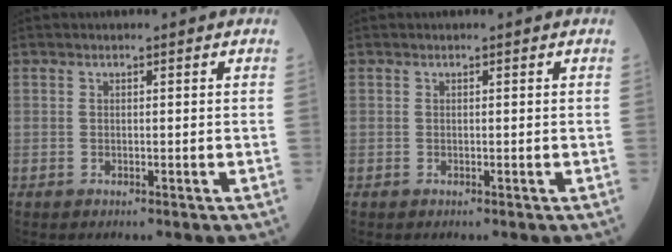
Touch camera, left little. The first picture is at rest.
{"total": 0.0}